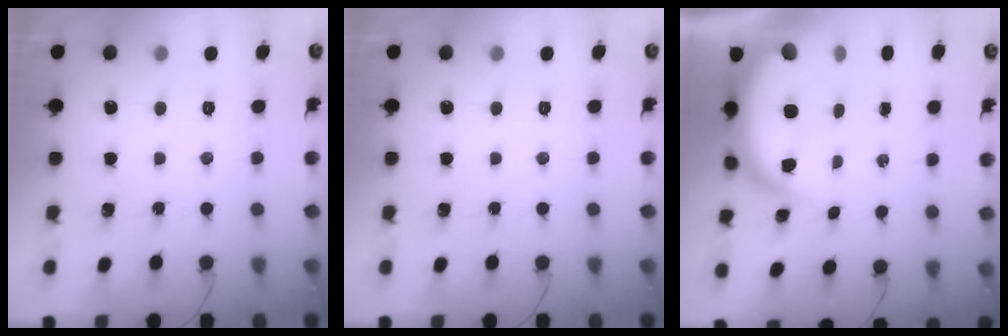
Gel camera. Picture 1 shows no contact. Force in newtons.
{"total": 0.0}
{"total": 8.0, "press": 8.0, "slide": 0.7}